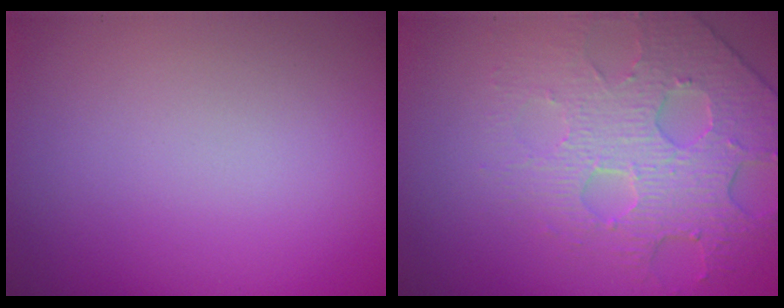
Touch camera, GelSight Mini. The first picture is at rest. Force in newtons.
{"total": 4.7, "press": 4.4, "slide": 1.6}